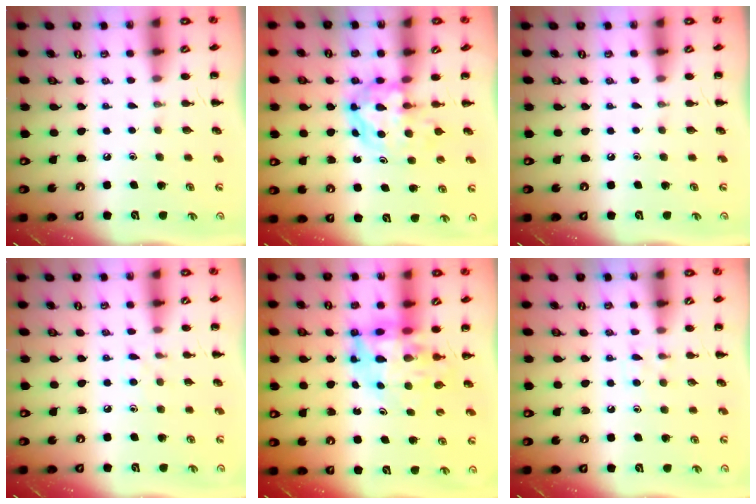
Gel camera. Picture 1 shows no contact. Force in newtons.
{"total": 5.3, "press": 5.2, "slide": 1.2}
{"total": 0.0}
{"total": 4.8, "press": 4.4, "slide": 2.0}
{"total": 10.7, "press": 10.2, "slide": 3.3}
{"total": 4.4, "press": 4.1, "slide": 1.6}